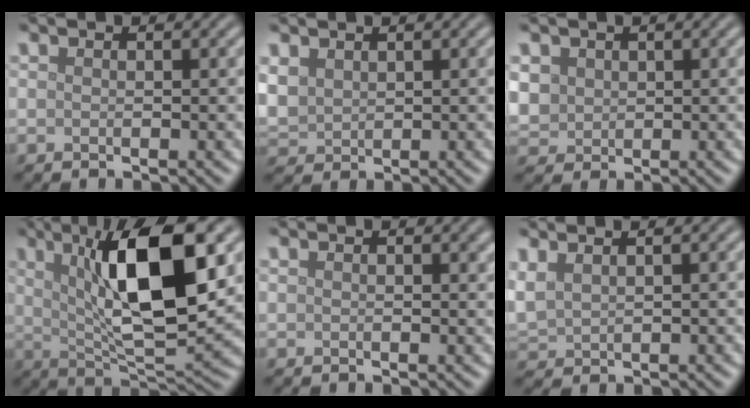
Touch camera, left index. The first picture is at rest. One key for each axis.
{"total": 2.6, "fx": 1.3, "fy": 1.9, "fz": 1.2, "tx": -0.037, "ty": 0.003, "tz": 0.029}
{"total": 2.6, "fx": 0.8, "fy": 2.4, "fz": 0.8, "tx": -0.028, "ty": -0.002, "tz": 0.016}
{"total": 11.7, "fx": 3.3, "fy": 3.2, "fz": 10.8, "tx": -0.168, "ty": 0.001, "tz": 0.059}
{"total": 0.9, "fx": 0.6, "fy": 0.4, "fz": 0.5, "tx": -0.005, "ty": -0.001, "tz": 0.011}
{"total": 2.1, "fx": 1.4, "fy": 1.0, "fz": 1.1, "tx": -0.035, "ty": 0.009, "tz": 0.037}